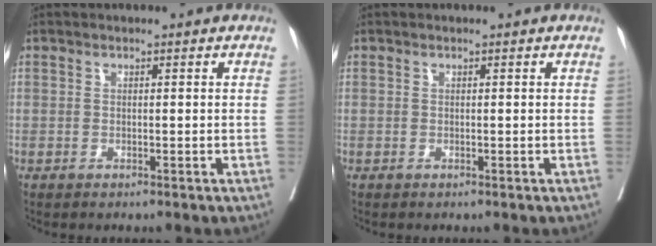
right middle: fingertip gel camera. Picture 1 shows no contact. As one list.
[{"total": 0.0}]